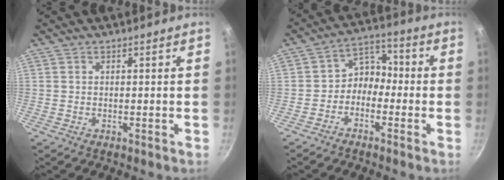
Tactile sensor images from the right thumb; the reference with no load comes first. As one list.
[{"total": 6.1, "force": [-2.2, 4.8, 3.0], "torque": [-0.017, 0.045, -0.052]}]